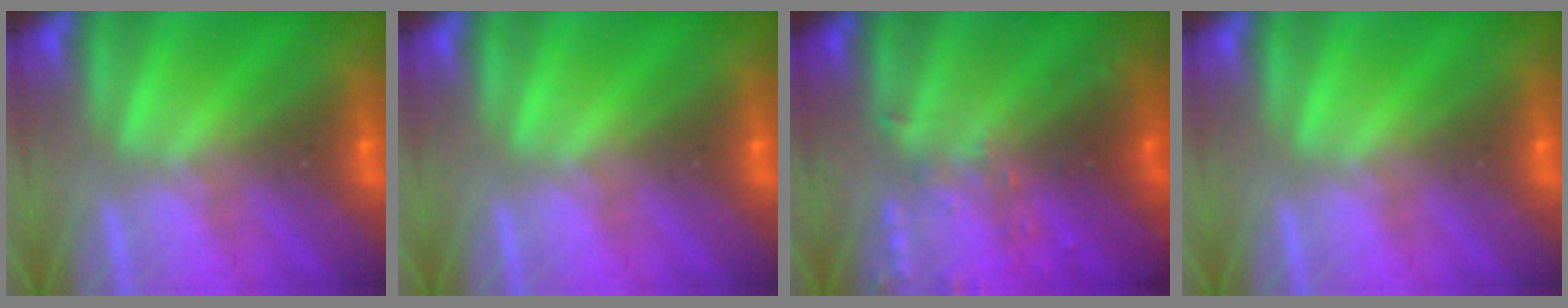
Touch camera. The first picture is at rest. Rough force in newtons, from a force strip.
{"total": 0.0}
{"total": 3.0}
{"total": 0.0}